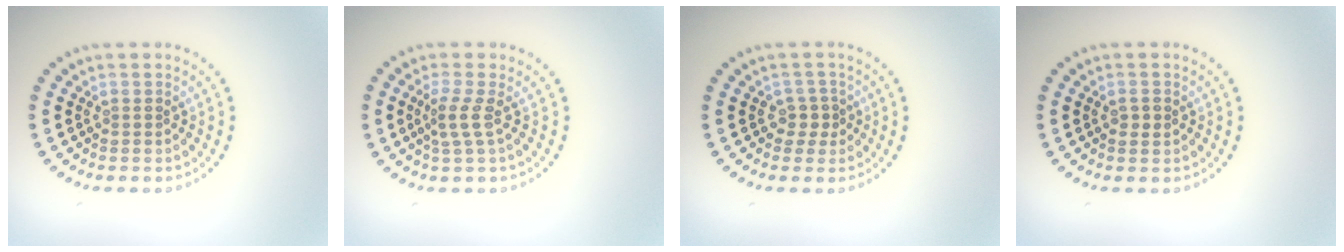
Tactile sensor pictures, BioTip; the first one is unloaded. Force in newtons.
{"total": 2.1, "press": 1.5, "slide": 1.5}
{"total": 1.6, "press": 1.4, "slide": 0.9}
{"total": 1.1, "press": 1.0, "slide": 0.2}